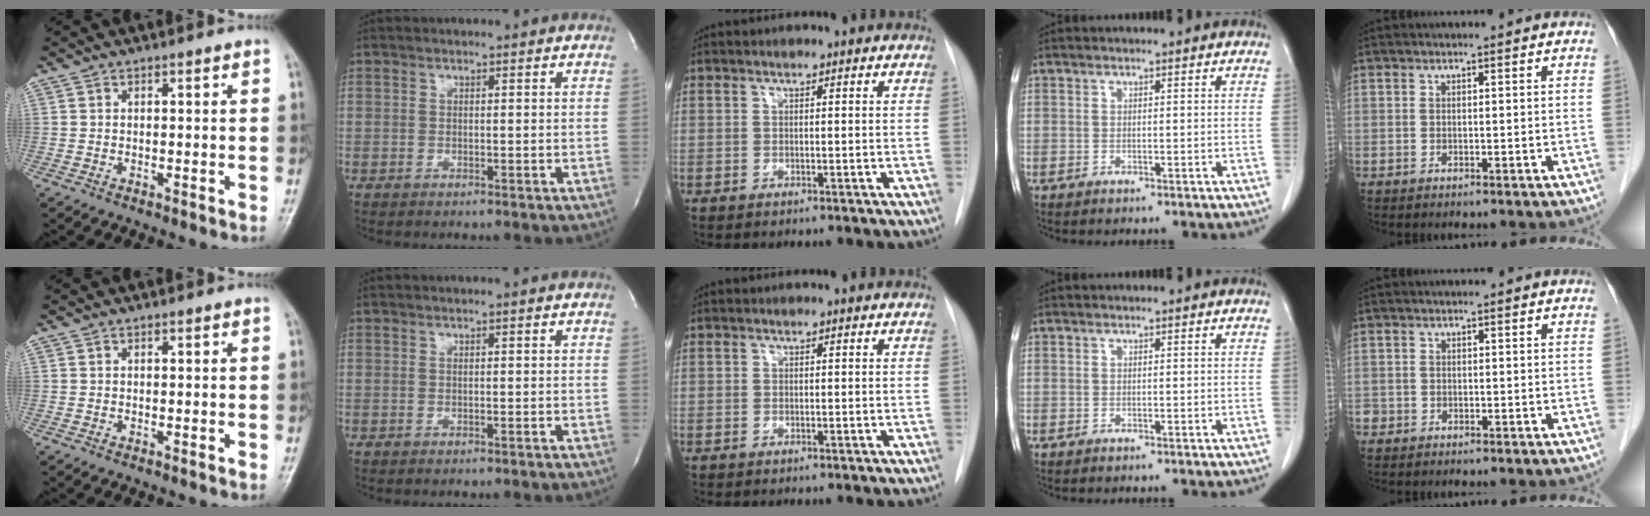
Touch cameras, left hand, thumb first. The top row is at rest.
{"thumb": {"total": 0.6, "force": [0.2, 0.4, 0.4], "torque": [-0.008, 0.003, 0.004]}, "index": {"total": 0.6, "force": [-0.4, -0.1, 0.4], "torque": [-0.003, 0.003, -0.002]}, "little": {"total": 0.9, "force": [-0.5, 0.8, 0.0], "torque": [-0.003, 0.004, -0.010]}}